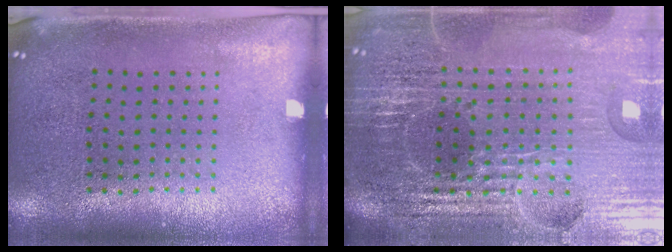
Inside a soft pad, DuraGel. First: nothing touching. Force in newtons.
{"total": 6.8, "press": 5.9, "slide": 3.4}